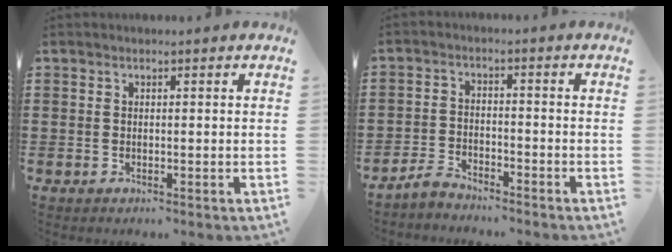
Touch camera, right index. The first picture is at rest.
{"total": 3.1, "force": [-3.0, 0.5, 0.4], "torque": [-0.020, 0.006, -0.066]}